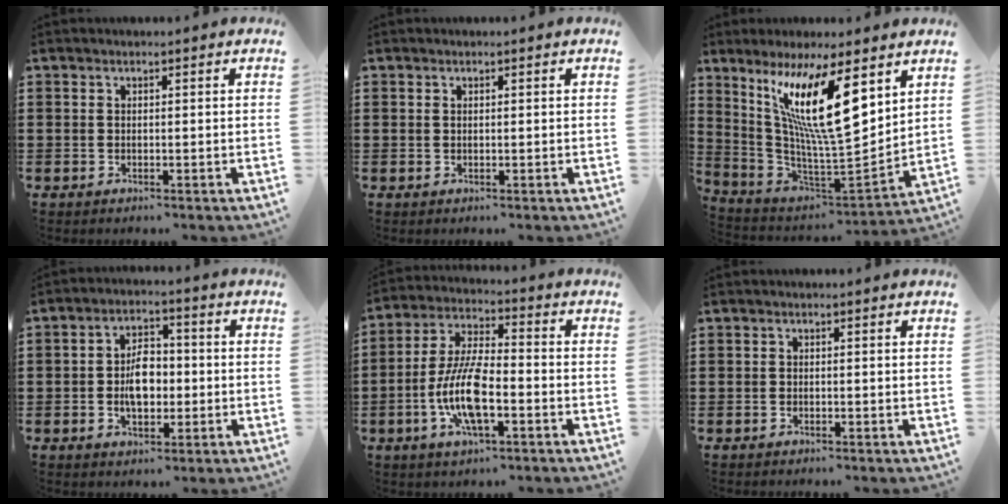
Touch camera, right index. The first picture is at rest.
{"total": 0.7, "force": [0.5, 0.1, 0.4], "torque": [-0.008, -0.001, 0.011]}
{"total": 16.6, "force": [7.5, 3.8, 14.4], "torque": [-0.304, -0.030, 0.122]}
{"total": 6.2, "force": [-0.5, 3.6, 5.0], "torque": [-0.085, 0.000, -0.013]}
{"total": 10.9, "force": [-3.0, 3.6, 9.8], "torque": [-0.221, -0.011, -0.060]}
{"total": 0.0}